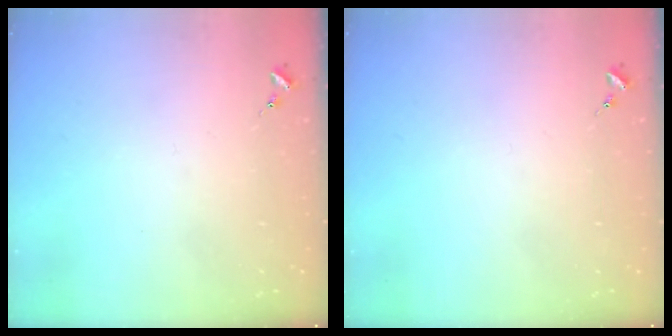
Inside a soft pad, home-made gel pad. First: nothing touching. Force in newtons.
{"total": 0.0}